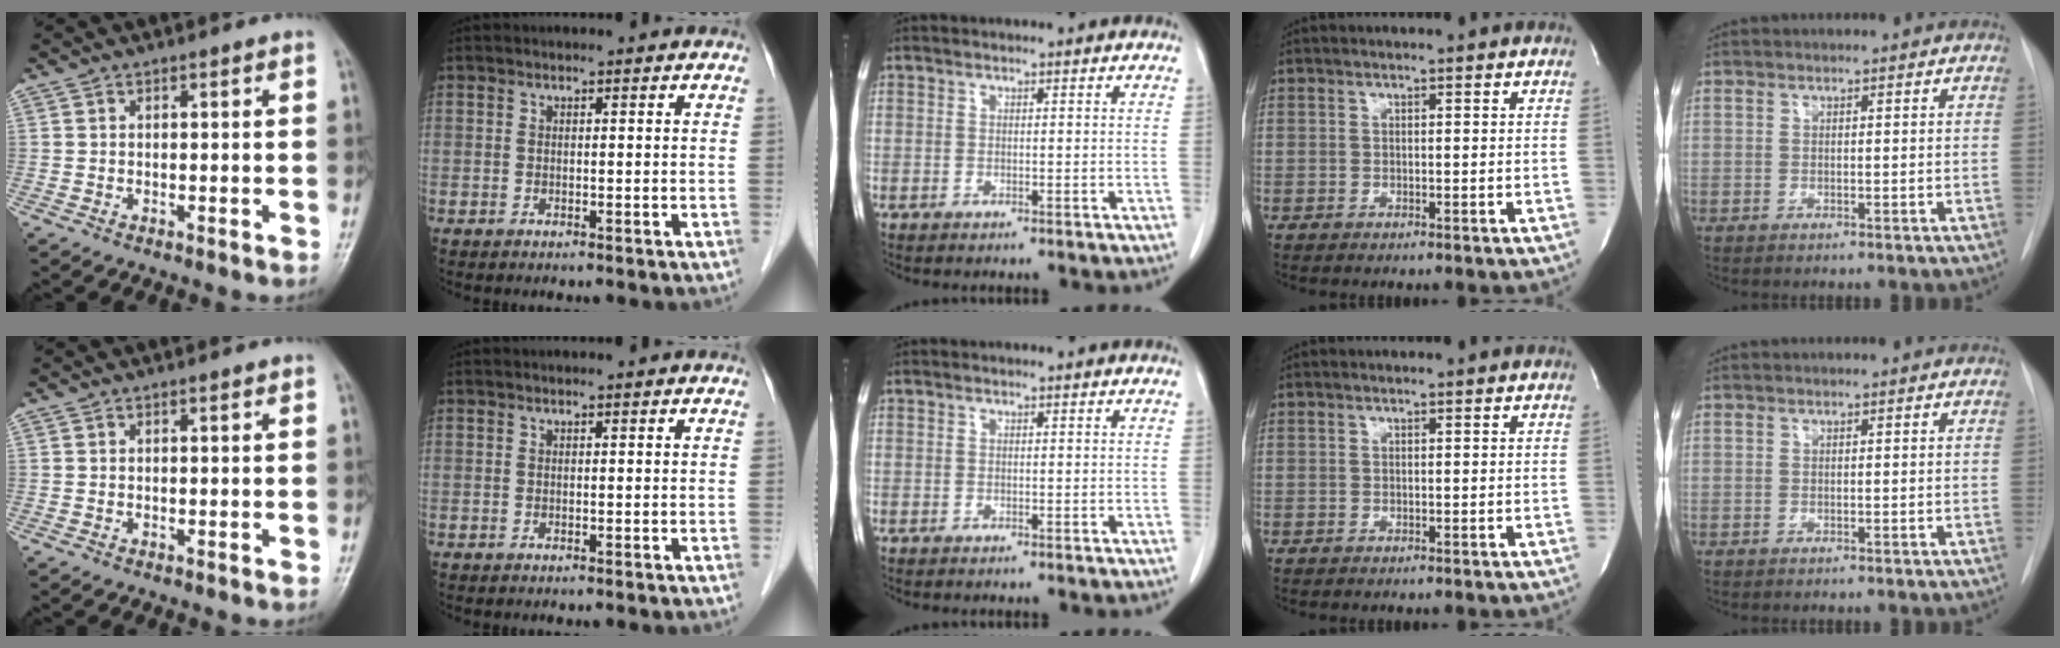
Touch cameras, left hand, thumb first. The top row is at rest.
{}